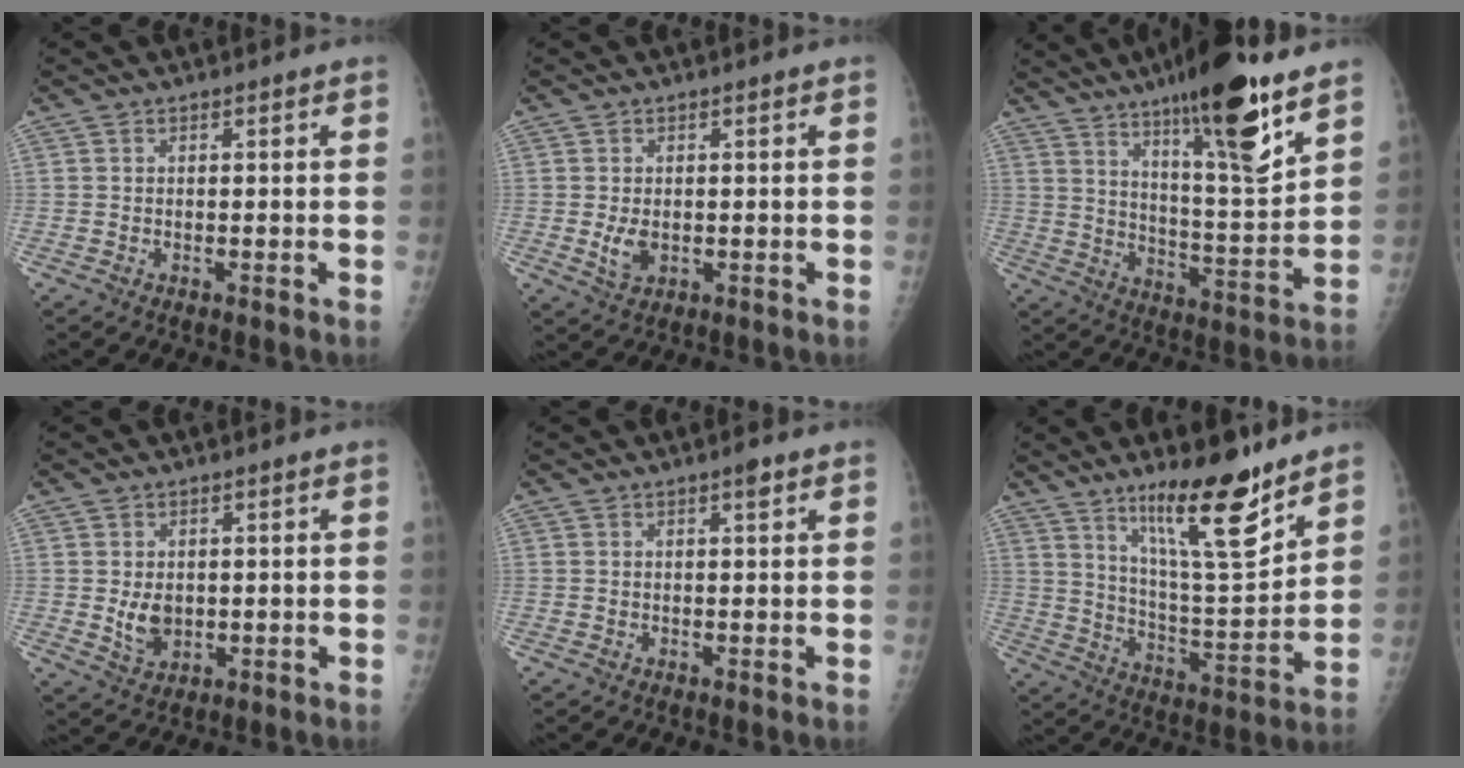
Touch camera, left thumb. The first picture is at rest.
{"total": 3.3, "force": [-0.3, 2.2, 2.5], "torque": [-0.043, -0.007, -0.001]}
{"total": 19.7, "force": [12.3, 3.7, 14.9], "torque": [-0.209, -0.071, 0.198]}
{"total": 4.5, "force": [0.1, 3.3, 3.0], "torque": [-0.038, -0.009, 0.012]}
{"total": 1.5, "force": [0.9, 0.4, 1.2], "torque": [-0.017, -0.001, 0.011]}
{"total": 16.9, "force": [11.7, 3.5, 11.7], "torque": [-0.164, -0.087, 0.201]}